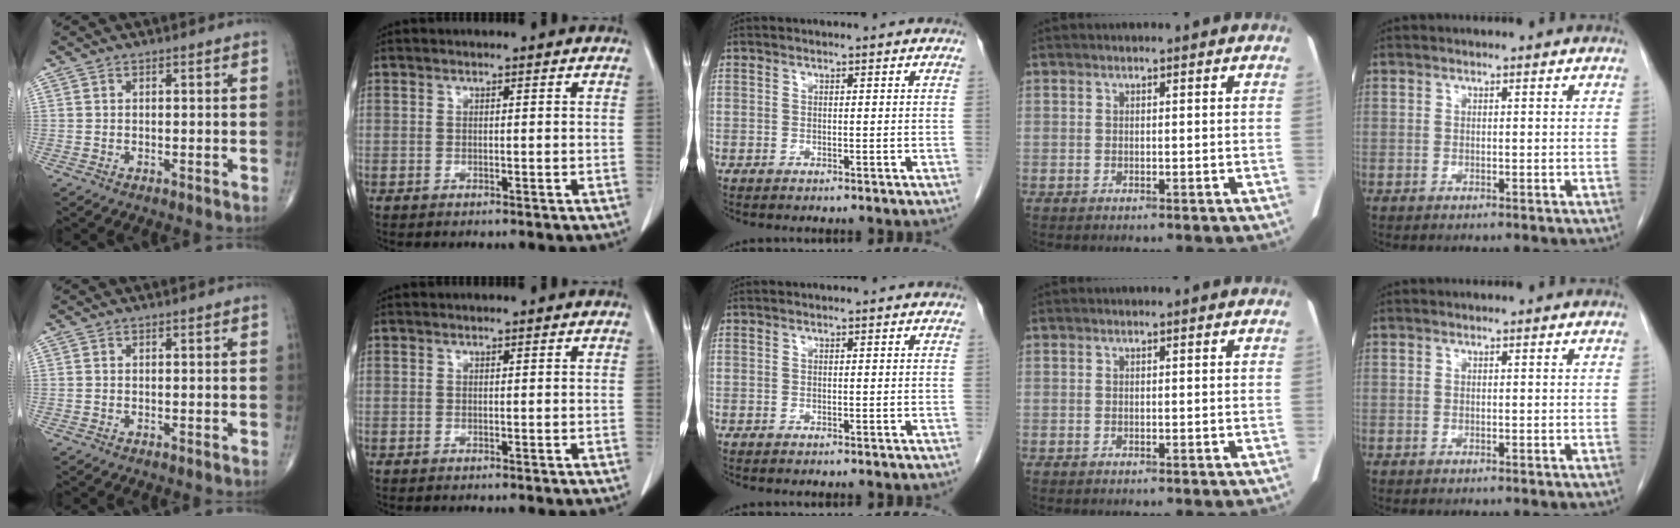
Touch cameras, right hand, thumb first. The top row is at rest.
{}